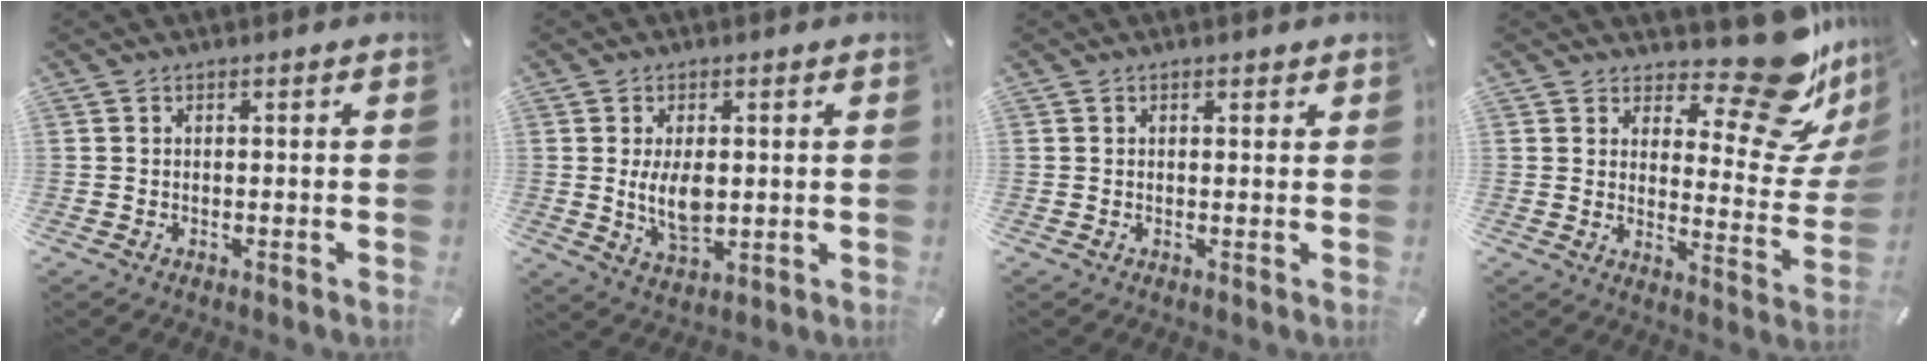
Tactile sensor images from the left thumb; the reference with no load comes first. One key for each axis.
{"total": 7.9, "fx": 0.7, "fy": 4.5, "fz": 6.4, "tx": -0.126, "ty": -0.010, "tz": 0.003}
{"total": 0.7, "fx": 0.4, "fy": 0.5, "fz": 0.4, "tx": 0.001, "ty": -0.002, "tz": 0.006}
{"total": 16.4, "fx": 12.5, "fy": 5.5, "fz": 9.1, "tx": -0.118, "ty": -0.113, "tz": 0.207}